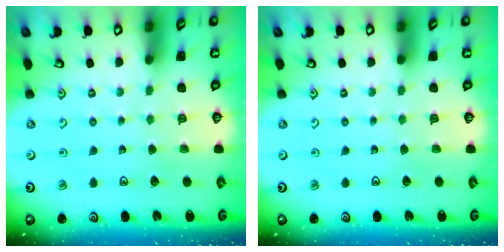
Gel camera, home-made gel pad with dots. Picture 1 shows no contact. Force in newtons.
{"total": 0.0}